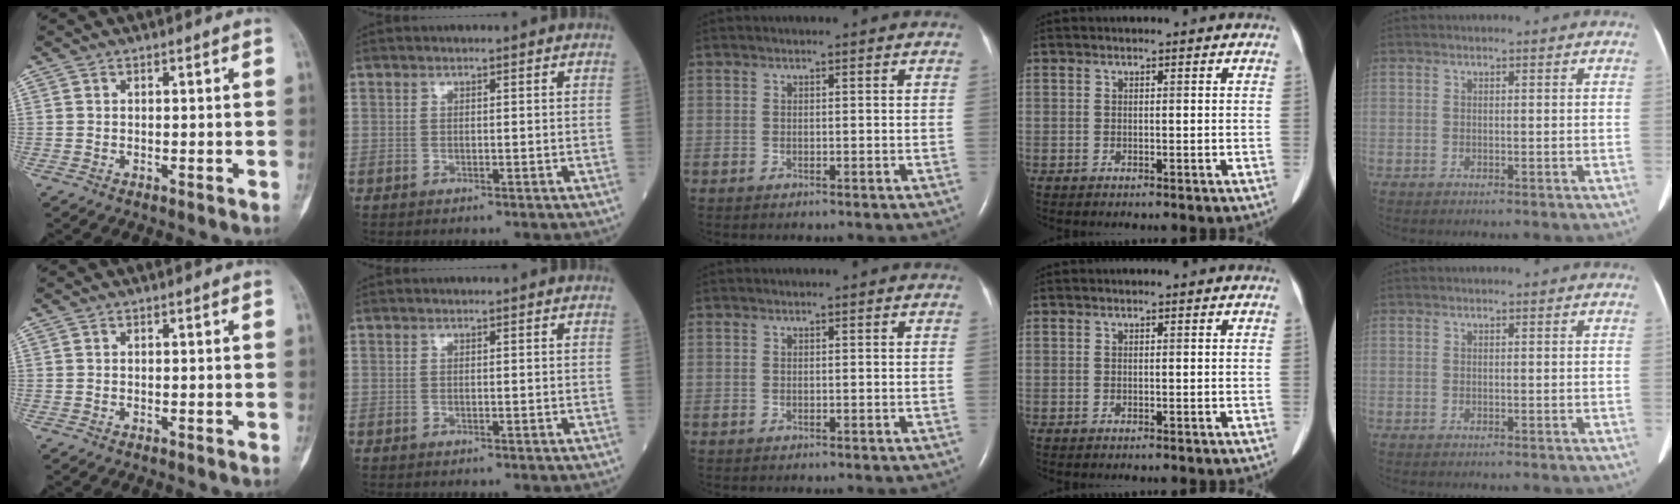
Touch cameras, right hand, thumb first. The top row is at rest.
{}